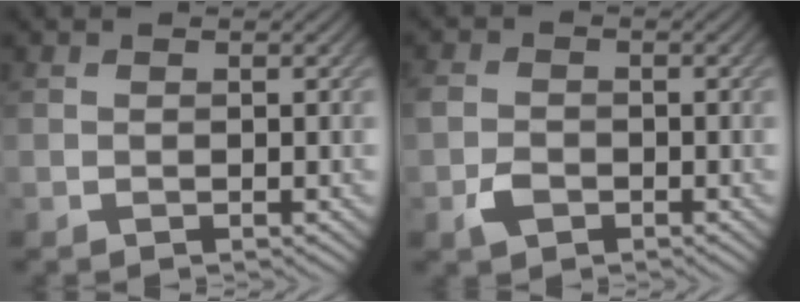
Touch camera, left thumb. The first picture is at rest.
{"total": 2.7, "force": [-1.4, 1.9, 1.4], "torque": [-0.036, -0.001, -0.034]}